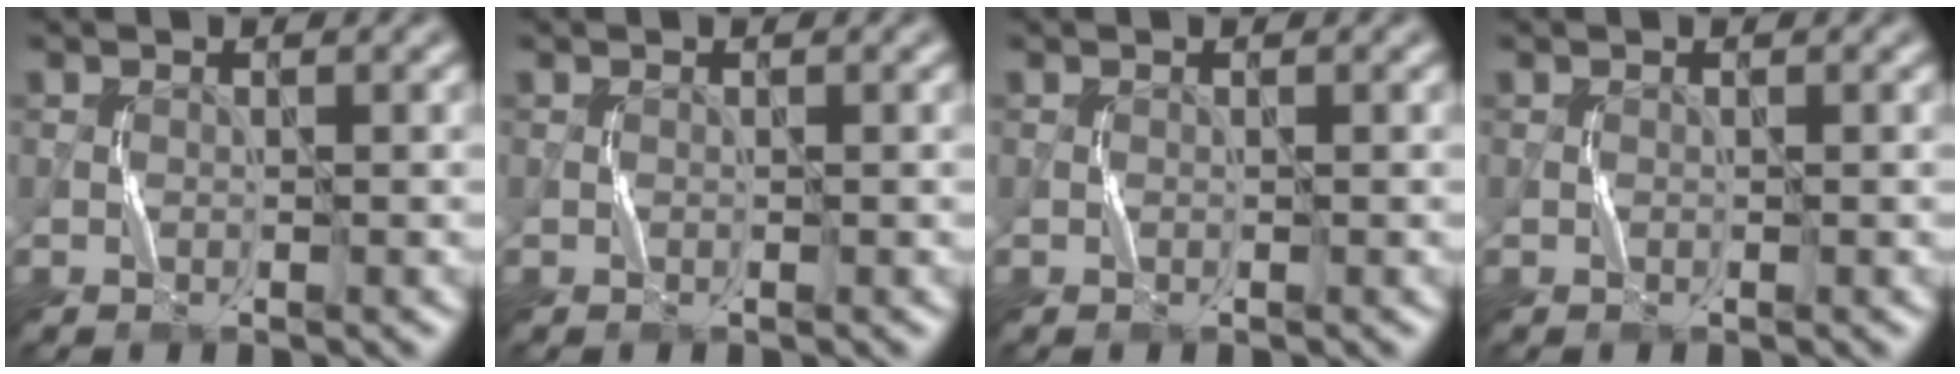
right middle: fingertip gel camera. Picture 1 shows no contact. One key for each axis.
{"total": 0.0}
{"total": 0.0}
{"total": 0.0}